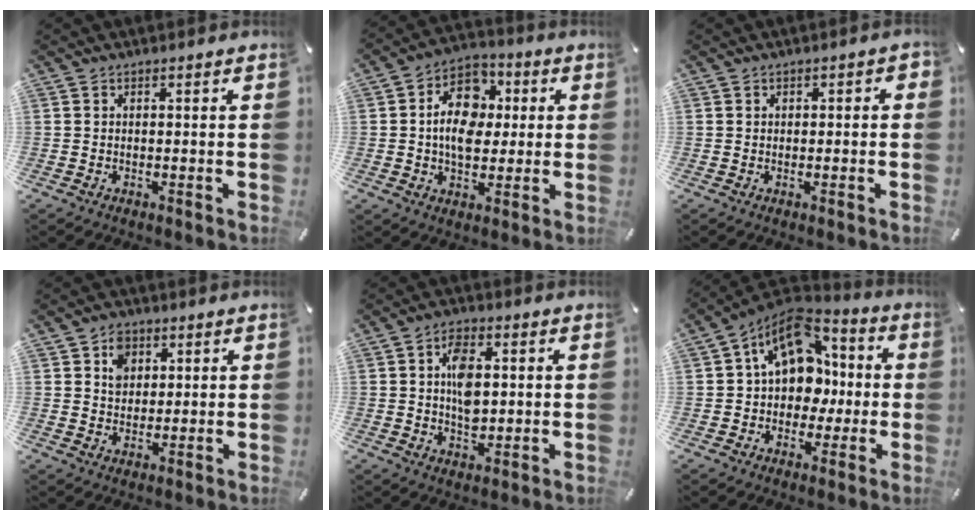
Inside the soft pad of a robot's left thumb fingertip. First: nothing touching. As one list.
[{"total": 12.3, "force": [0.6, 9.4, 8.0], "torque": [-0.137, 0.015, 0.012]}, {"total": 1.0, "force": [-0.2, 0.9, 0.4], "torque": [-0.007, 0.004, -0.005]}, {"total": 5.5, "force": [2.1, 4.7, 2.1], "torque": [-0.031, 0.001, 0.035]}, {"total": 7.9, "force": [1.1, 4.9, 6.1], "torque": [-0.105, 0.002, 0.014]}, {"total": 14.8, "force": [2.6, 11.8, 8.5], "torque": [-0.139, -0.018, 0.050]}]